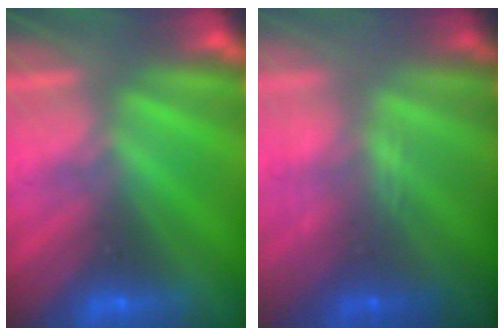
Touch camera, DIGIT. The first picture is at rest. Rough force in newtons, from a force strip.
{"total": 2.6}